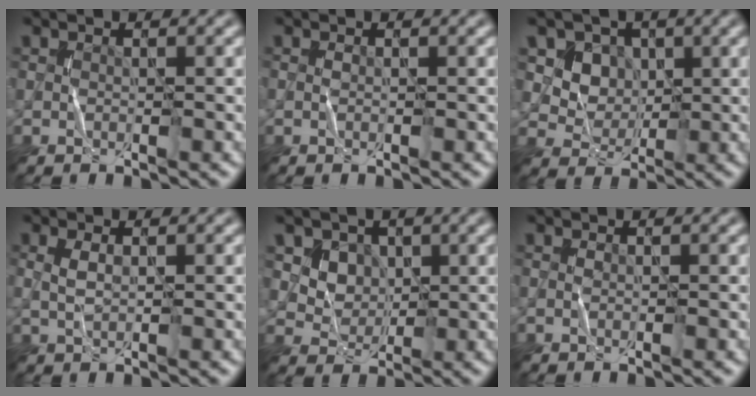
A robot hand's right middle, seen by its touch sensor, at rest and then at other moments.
{"total": 0.0}
{"total": 5.8, "force": [2.3, 4.8, 2.3], "torque": [-0.054, -0.008, 0.050]}
{"total": 1.5, "force": [0.3, 0.6, 1.3], "torque": [-0.034, 0.001, 0.008]}
{"total": 4.8, "force": [2.1, 3.8, 2.0], "torque": [-0.053, -0.008, 0.052]}
{"total": 0.0}